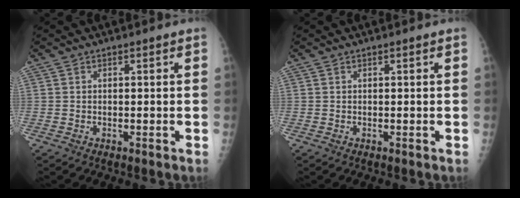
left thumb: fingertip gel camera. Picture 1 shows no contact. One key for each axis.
{"total": 0.0}